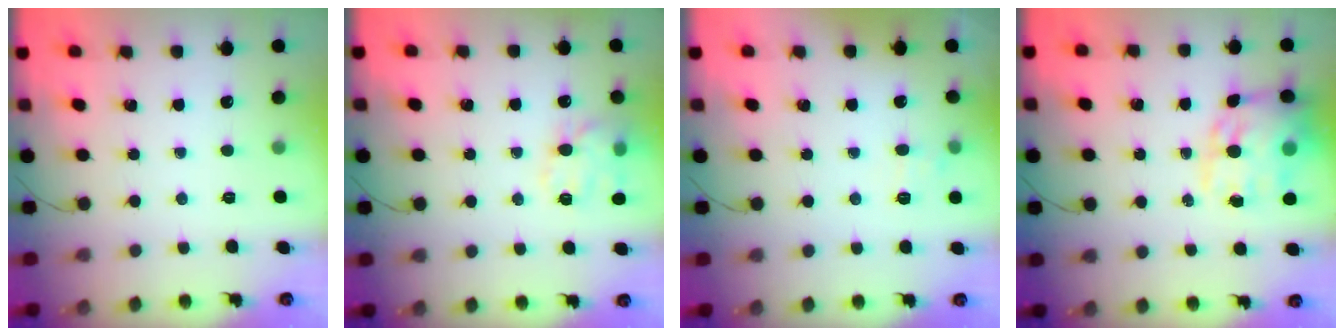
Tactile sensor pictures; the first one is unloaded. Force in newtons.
{"total": 13.1, "press": 13.0, "slide": 2.0}
{"total": 6.2, "press": 5.9, "slide": 1.8}
{"total": 16.6, "press": 16.1, "slide": 4.2}